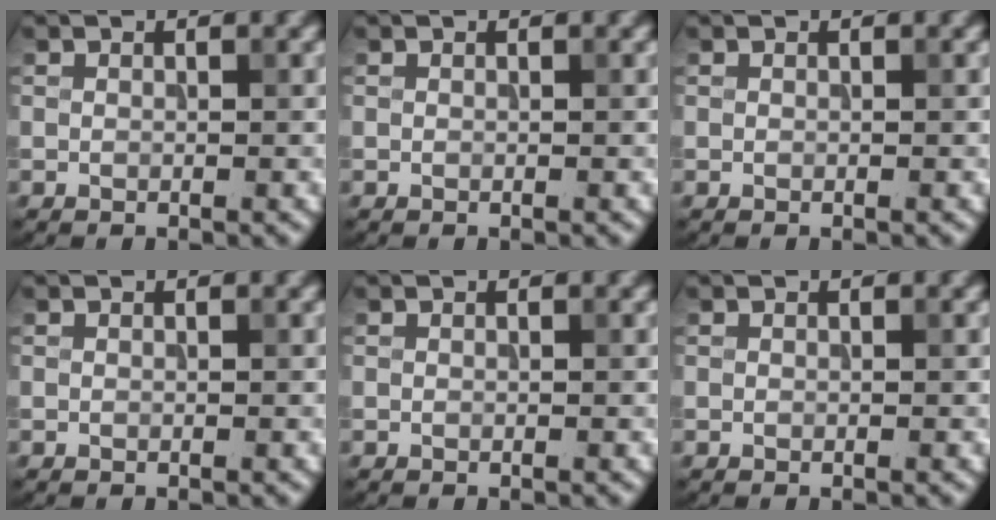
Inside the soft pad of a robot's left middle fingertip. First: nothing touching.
{"total": 0.0}
{"total": 0.0}
{"total": 0.0}
{"total": 0.0}
{"total": 0.0}